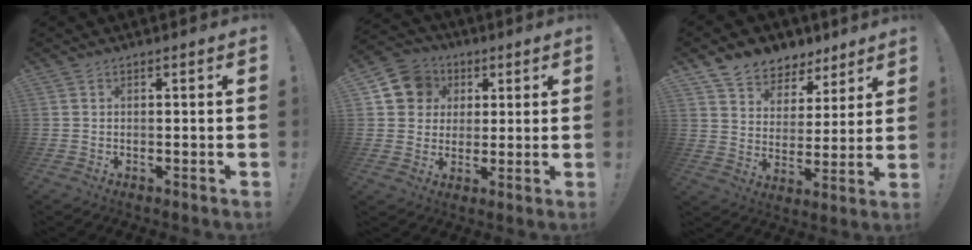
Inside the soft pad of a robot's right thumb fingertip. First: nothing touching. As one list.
[{"total": 11.1, "force": [3.5, 9.9, 3.5], "torque": [-0.045, -0.008, 0.073]}, {"total": 7.9, "force": [6.0, 5.1, 0.8], "torque": [-0.020, -0.053, 0.118]}]